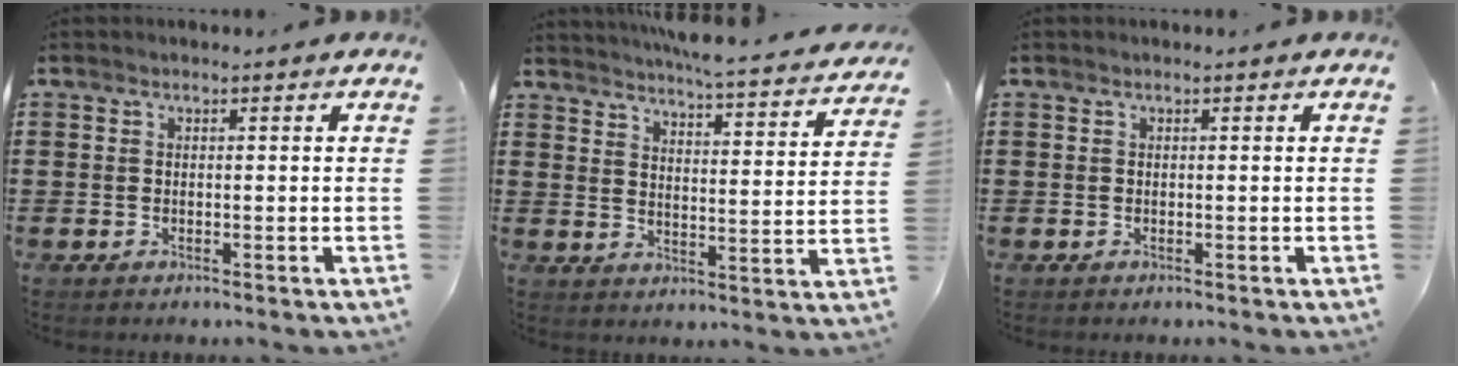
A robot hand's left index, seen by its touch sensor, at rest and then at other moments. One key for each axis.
{"total": 4.7, "fx": 4.5, "fy": -0.7, "fz": 1.0, "tx": -0.036, "ty": -0.043, "tz": 0.071}
{"total": 0.0}